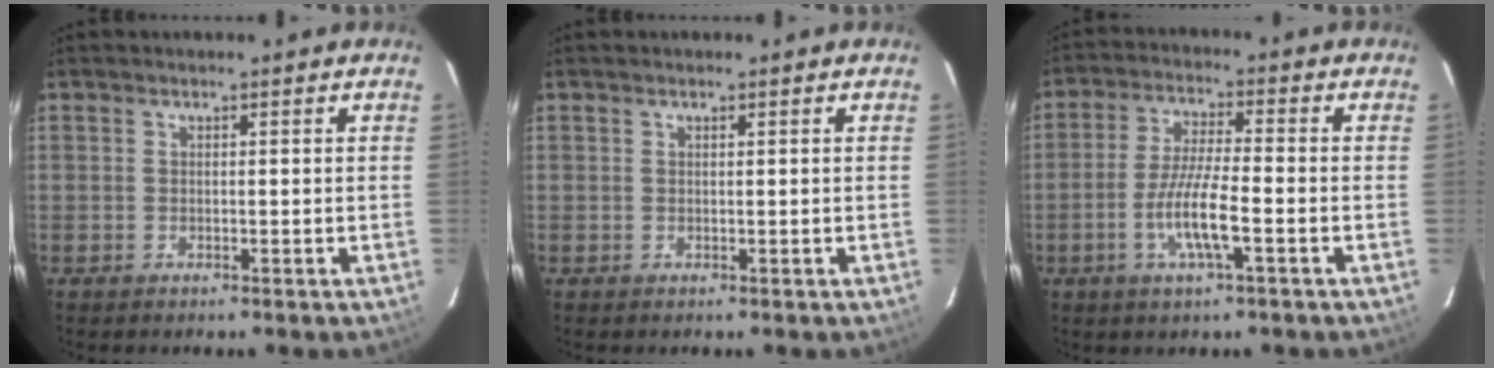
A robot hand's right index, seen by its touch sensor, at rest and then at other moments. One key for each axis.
{"total": 0.0}
{"total": 8.4, "fx": -3.0, "fy": 0.9, "fz": 7.8, "tx": -0.155, "ty": -0.005, "tz": -0.060}